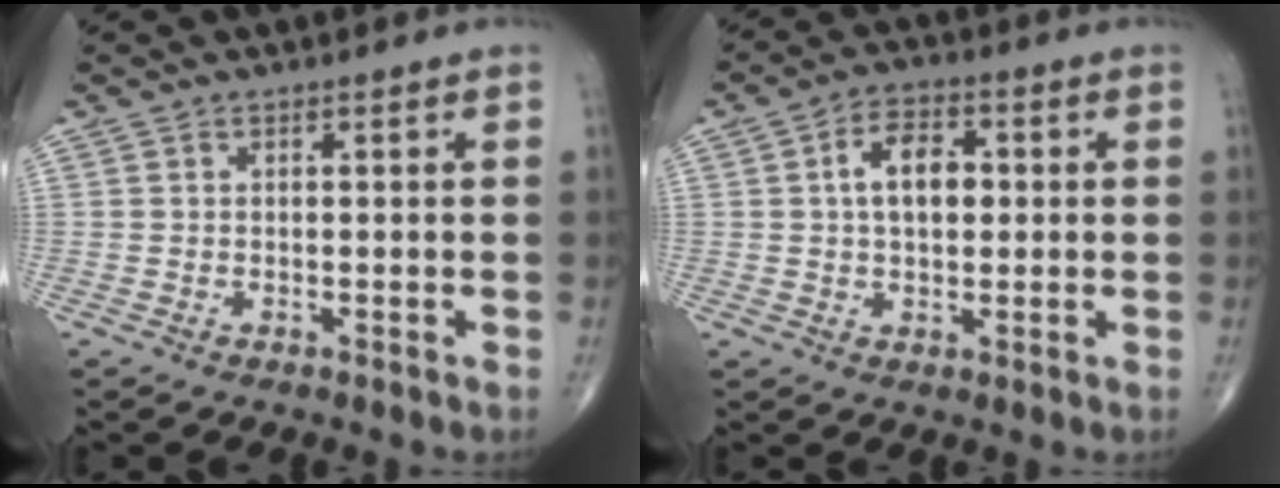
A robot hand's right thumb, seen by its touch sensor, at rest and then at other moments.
{"total": 7.9, "force": [1.0, 4.8, 6.2], "torque": [-0.093, 0.014, 0.012]}